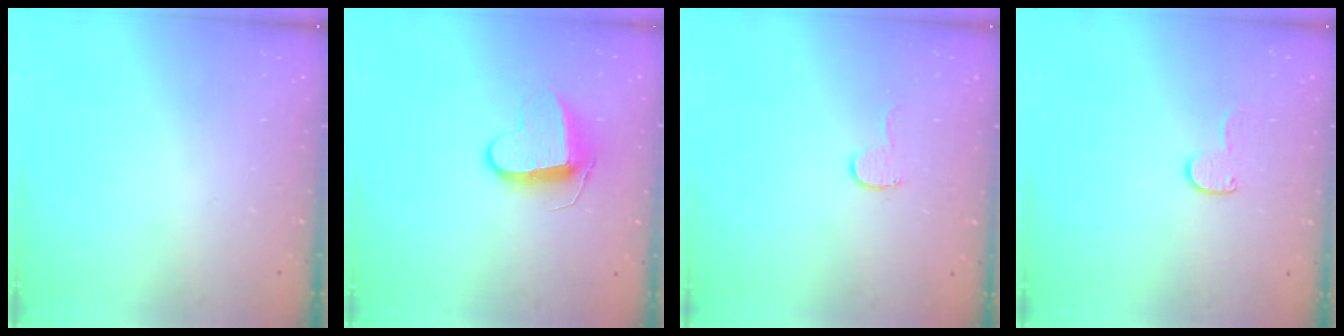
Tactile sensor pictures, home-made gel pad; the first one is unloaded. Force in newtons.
{"total": 9.7, "press": 9.7, "slide": 0.2}
{"total": 4.9, "press": 4.9, "slide": 0.4}
{"total": 4.5, "press": 4.5, "slide": 0.5}